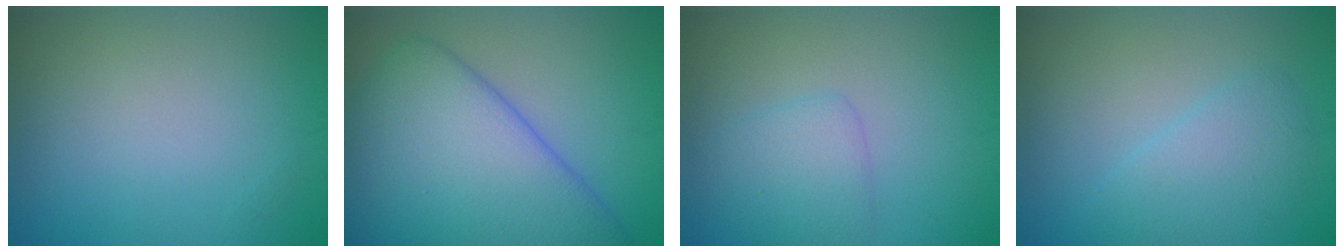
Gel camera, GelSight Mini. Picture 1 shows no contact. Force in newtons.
{"total": 12.0, "press": 12.0, "slide": 0.5}
{"total": 2.4, "press": 2.4, "slide": 0.1}
{"total": 2.9, "press": 2.9, "slide": 0.2}